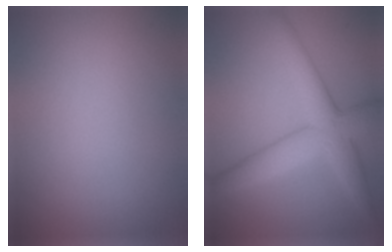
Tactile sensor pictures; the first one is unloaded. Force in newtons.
{"total": 6.1, "press": 6.1, "slide": 0.1}